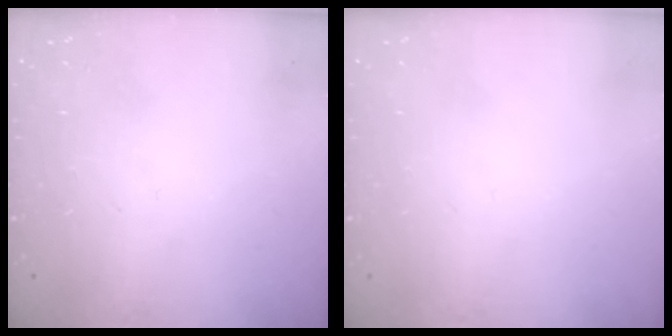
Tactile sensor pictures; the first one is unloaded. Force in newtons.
{"total": 0.0}